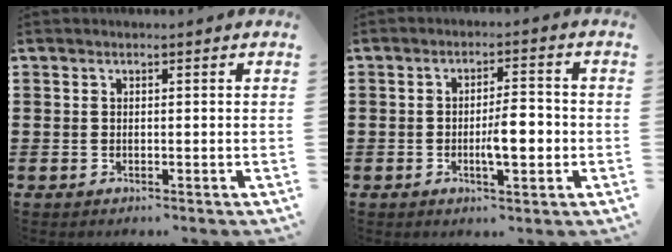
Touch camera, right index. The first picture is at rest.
{"total": 5.8, "force": [-1.1, 1.8, 5.4], "torque": [-0.081, 0.004, -0.020]}